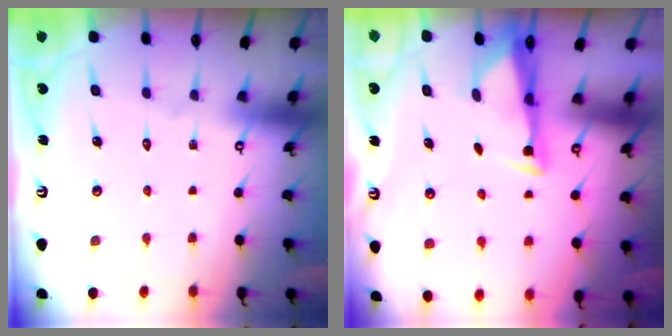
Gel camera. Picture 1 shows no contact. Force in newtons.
{"total": 3.4, "press": 3.3, "slide": 1.0}